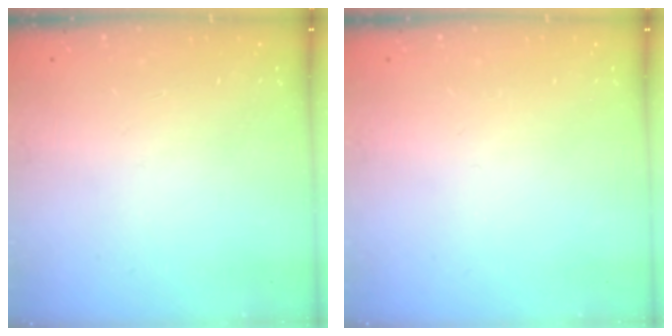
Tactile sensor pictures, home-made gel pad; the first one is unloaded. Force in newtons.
{"total": 0.0}